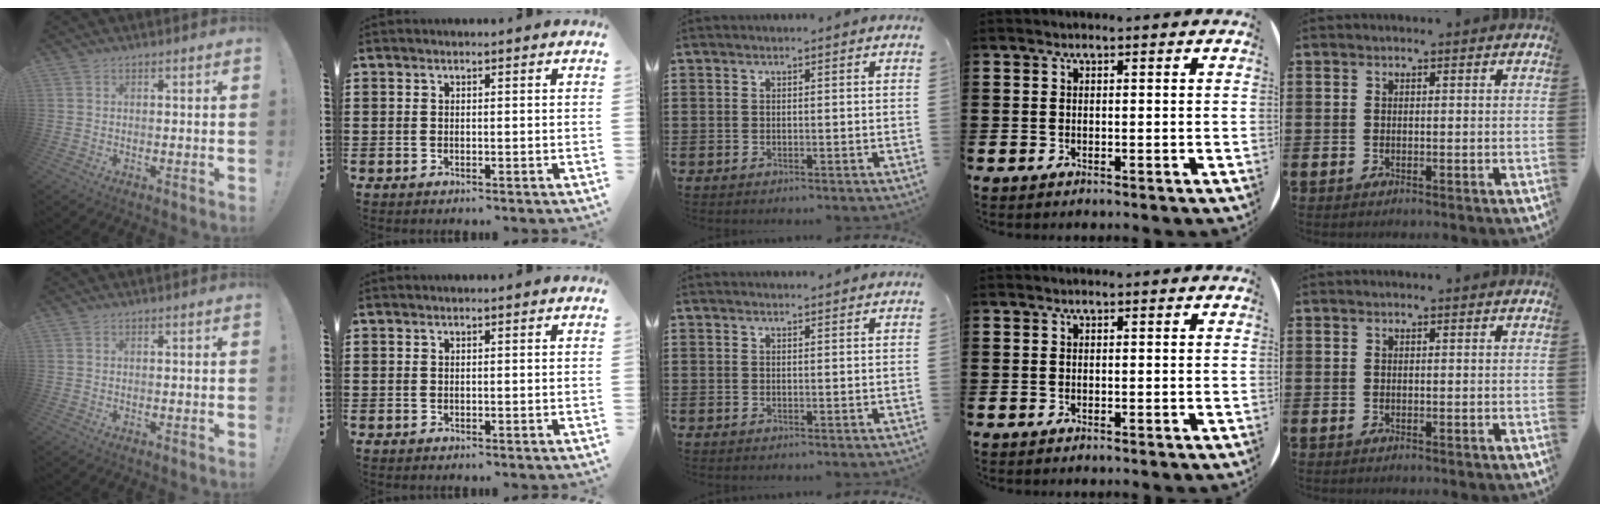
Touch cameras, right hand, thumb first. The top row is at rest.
{"middle": {"total": 0.8, "force": [0.8, 0.0, 0.1], "torque": [0.003, -0.004, 0.014]}}